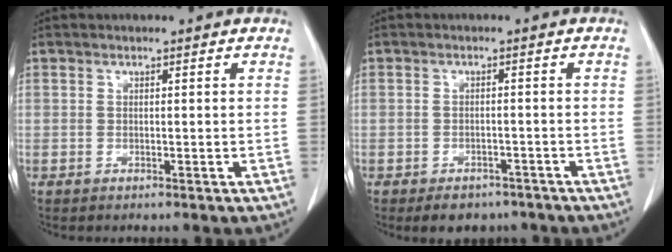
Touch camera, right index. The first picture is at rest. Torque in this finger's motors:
{"motor_torque": [-0.06, 0.03, -0.06, -0.04]}